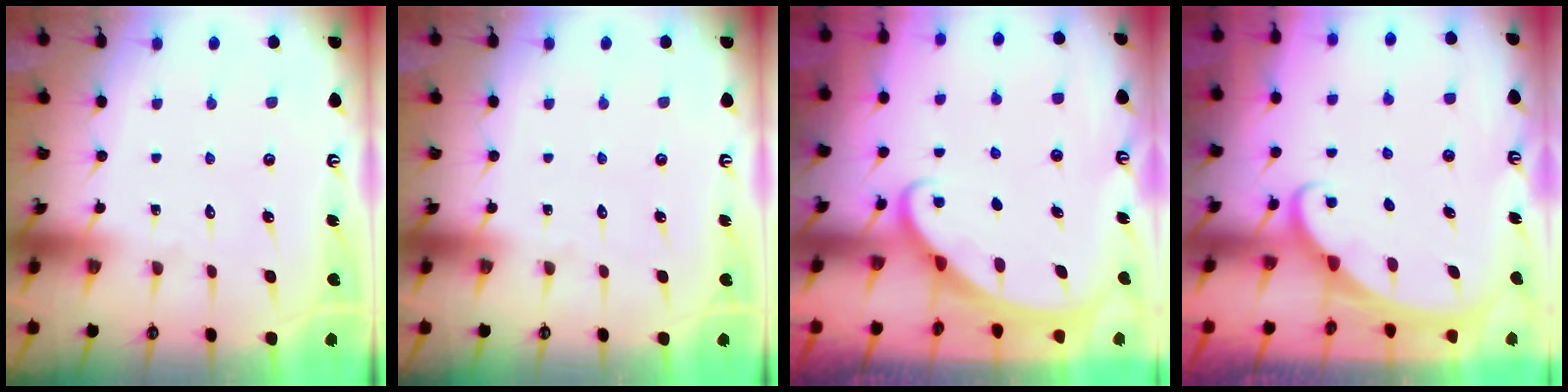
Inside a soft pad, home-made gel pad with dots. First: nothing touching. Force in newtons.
{"total": 0.0}
{"total": 1.7, "press": 1.7, "slide": 0.2}
{"total": 1.7, "press": 1.7, "slide": 0.1}